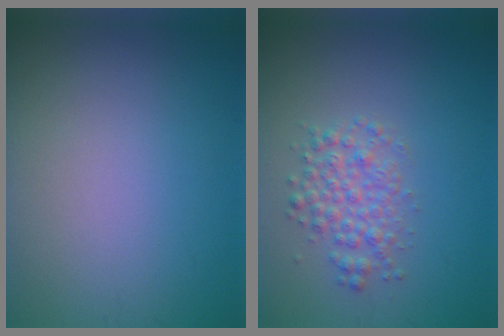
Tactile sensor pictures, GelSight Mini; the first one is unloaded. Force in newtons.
{"total": 2.8, "press": 2.8, "slide": 0.1}